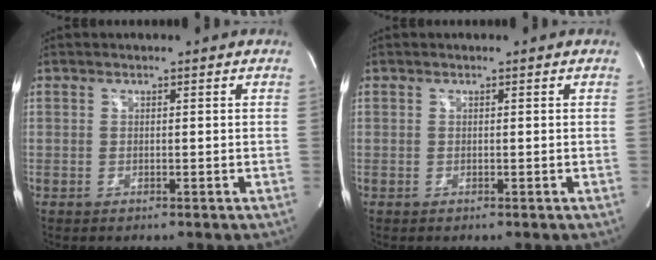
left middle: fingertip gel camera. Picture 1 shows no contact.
{"total": 0.0}